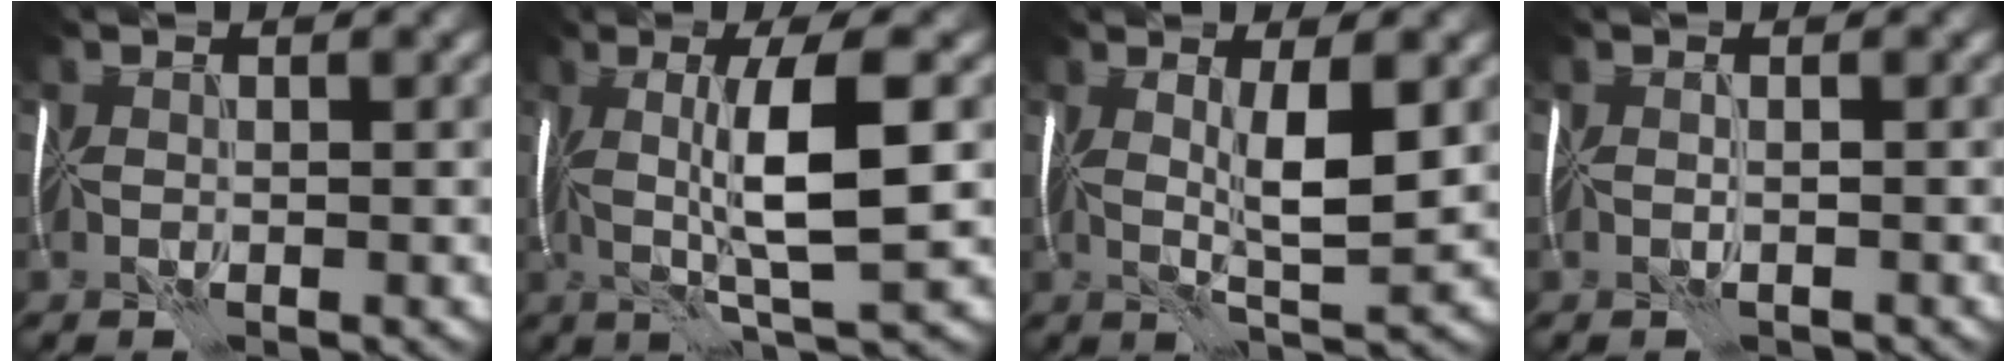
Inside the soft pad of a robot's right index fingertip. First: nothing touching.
{"total": 7.8, "force": [0.5, 1.4, 7.7], "torque": [-0.137, 0.005, 0.011]}
{"total": 5.0, "force": [0.8, 1.0, 4.9], "torque": [-0.088, -0.005, 0.015]}
{"total": 0.7, "force": [-0.4, 0.1, 0.5], "torque": [-0.010, -0.005, -0.006]}